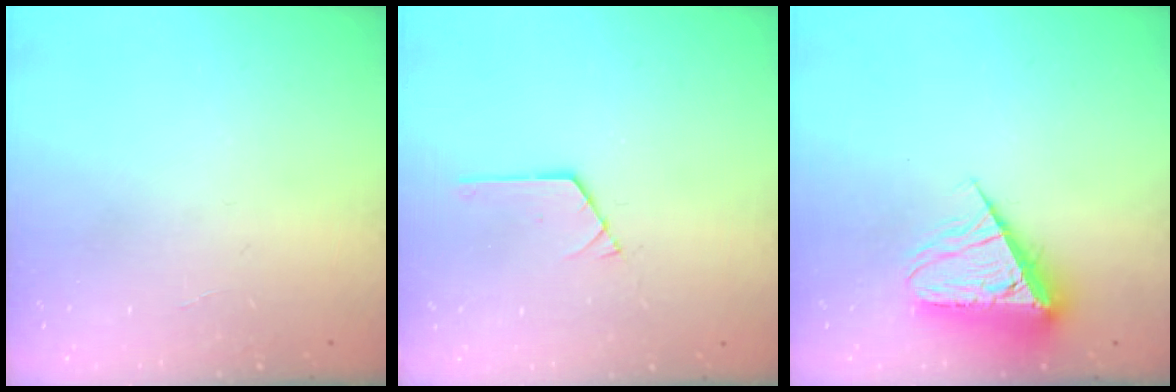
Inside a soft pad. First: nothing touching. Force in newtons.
{"total": 1.3, "press": 1.3, "slide": 0.1}
{"total": 8.2, "press": 8.2, "slide": 0.9}